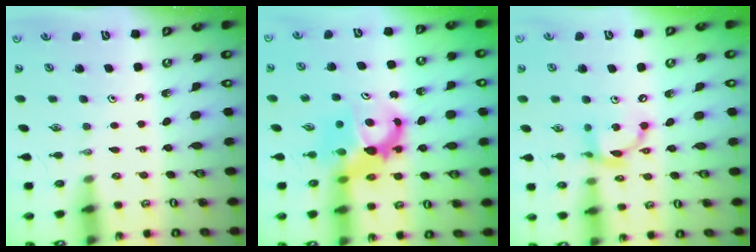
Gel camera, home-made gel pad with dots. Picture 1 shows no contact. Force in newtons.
{"total": 7.7, "press": 7.7, "slide": 0.5}
{"total": 12.0, "press": 11.9, "slide": 0.9}